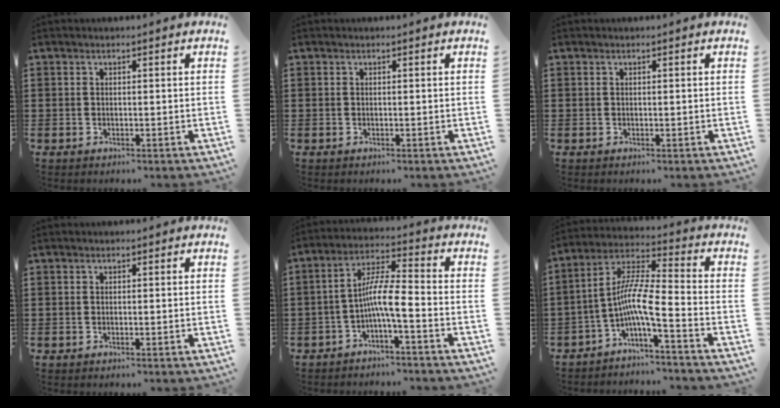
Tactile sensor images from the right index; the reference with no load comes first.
{"total": 0.0}
{"total": 0.0}
{"total": 0.0}
{"total": 6.7, "force": [-2.3, 1.0, 6.2], "torque": [-0.116, 0.005, -0.045]}
{"total": 7.6, "force": [-3.6, 0.5, 6.7], "torque": [-0.142, -0.020, -0.077]}